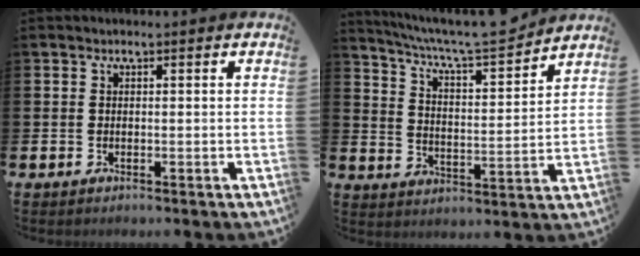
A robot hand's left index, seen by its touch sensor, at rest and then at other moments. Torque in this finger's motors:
{"motor_torque": [-0.10, -0.56, 0.26, 0.10]}